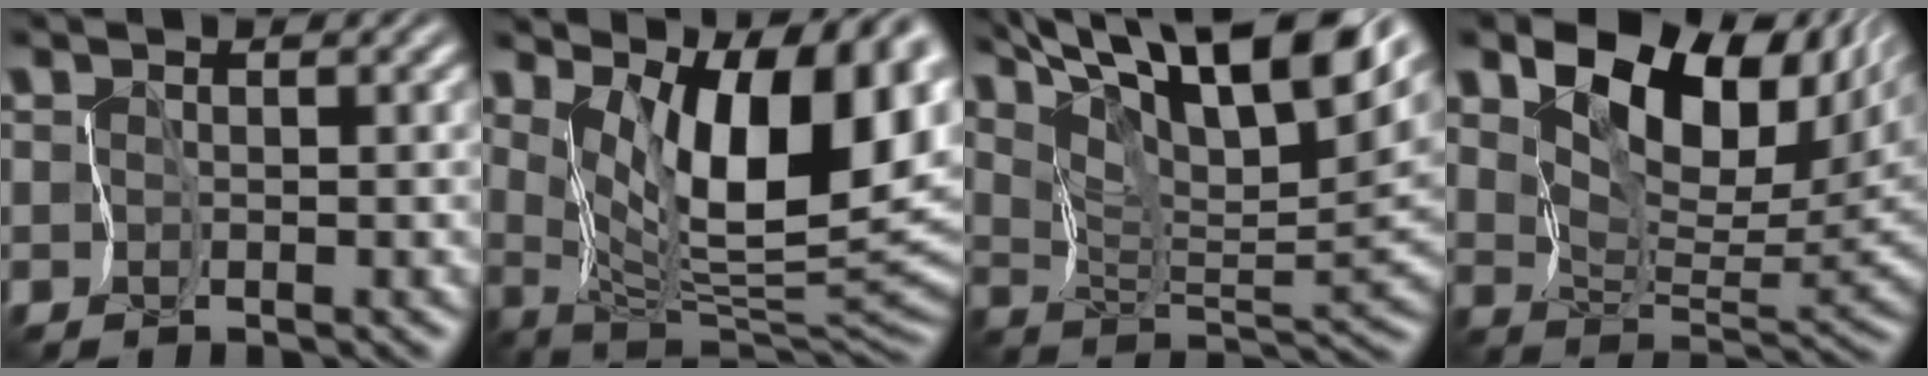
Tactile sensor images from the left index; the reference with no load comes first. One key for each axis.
{"total": 12.4, "fx": 5.2, "fy": 4.4, "fz": 10.3, "tx": -0.146, "ty": -0.006, "tz": 0.089}
{"total": 14.5, "fx": 10.0, "fy": 4.1, "fz": 9.8, "tx": -0.168, "ty": 0.025, "tz": 0.144}
{"total": 10.2, "fx": 5.5, "fy": 5.2, "fz": 6.8, "tx": -0.117, "ty": -0.007, "tz": 0.103}